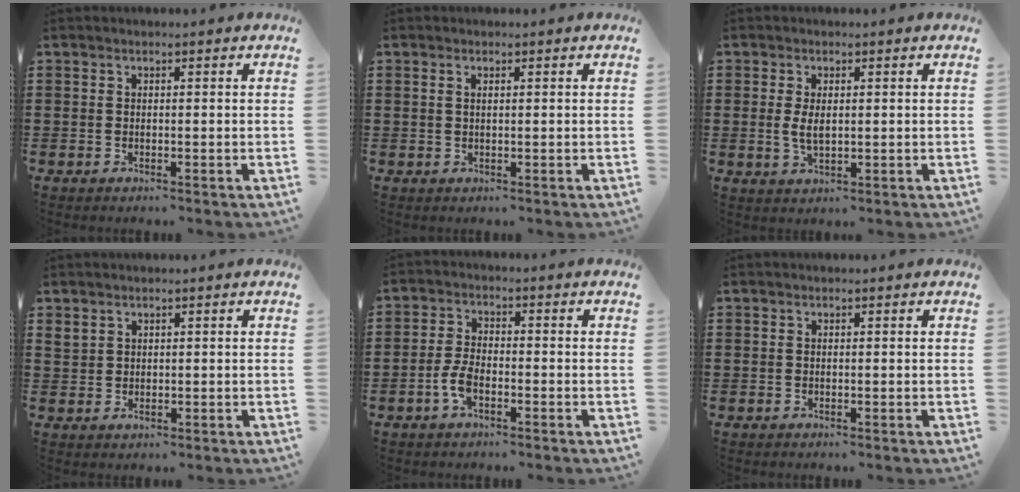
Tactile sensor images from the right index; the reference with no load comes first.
{"total": 0.8, "force": [0.3, 0.2, 0.7], "torque": [-0.015, 0.002, 0.006]}
{"total": 3.1, "force": [0.3, 1.4, 2.8], "torque": [-0.062, 0.002, 0.002]}
{"total": 1.7, "force": [1.3, 1.1, 0.4], "torque": [-0.011, 0.005, 0.026]}
{"total": 4.0, "force": [-1.5, 1.8, 3.2], "torque": [-0.084, -0.004, -0.035]}
{"total": 0.0}